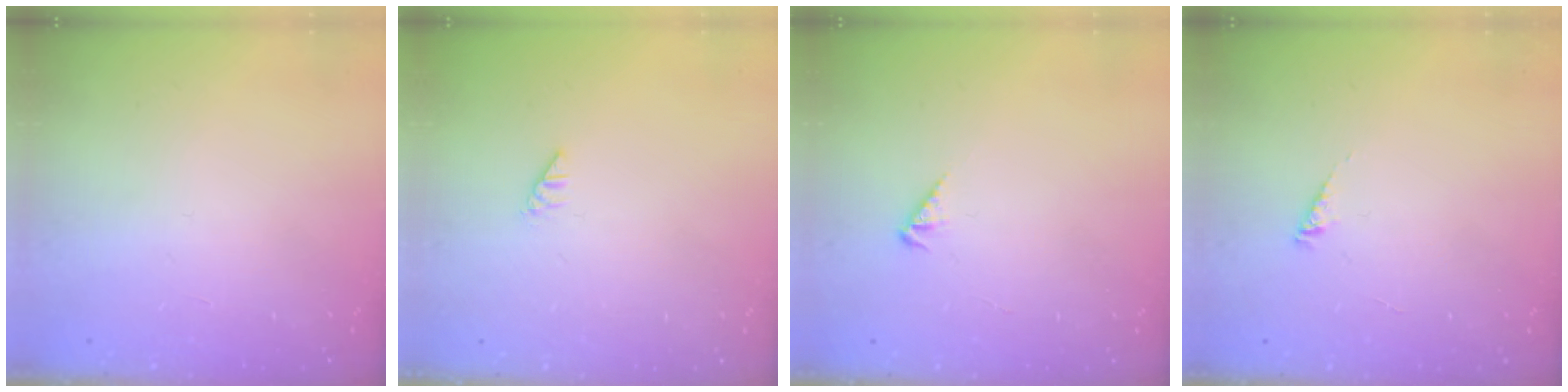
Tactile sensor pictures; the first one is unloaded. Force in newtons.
{"total": 0.0}
{"total": 2.1, "press": 2.1, "slide": 0.2}
{"total": 1.6, "press": 1.6, "slide": 0.3}